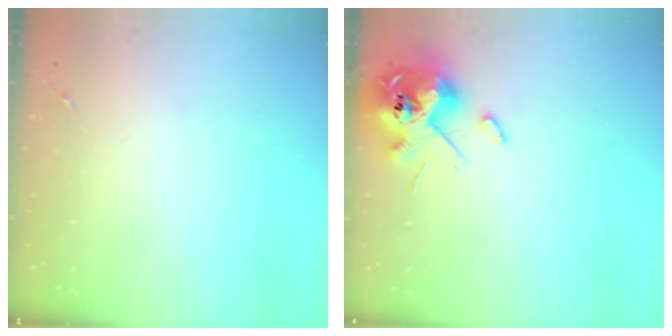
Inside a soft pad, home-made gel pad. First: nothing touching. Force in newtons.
{"total": 13.8, "press": 13.6, "slide": 2.2}